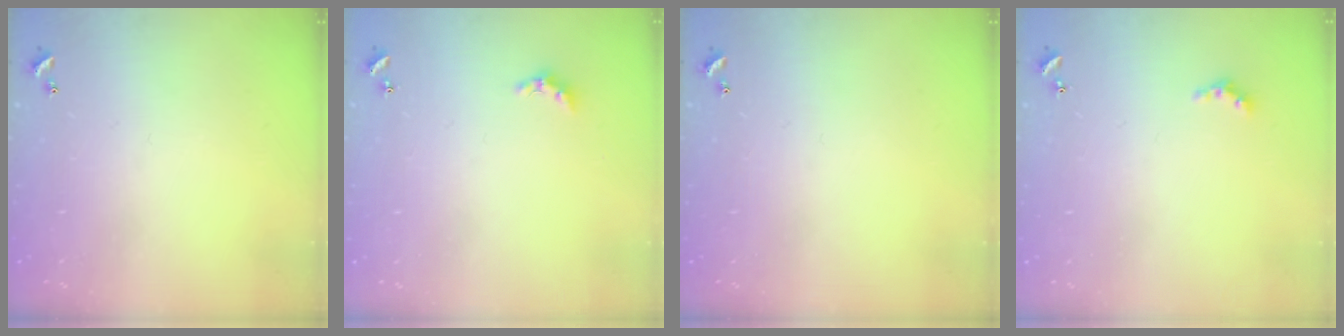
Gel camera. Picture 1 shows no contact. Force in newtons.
{"total": 1.7, "press": 1.6, "slide": 0.5}
{"total": 0.0}
{"total": 2.5, "press": 2.4, "slide": 0.4}